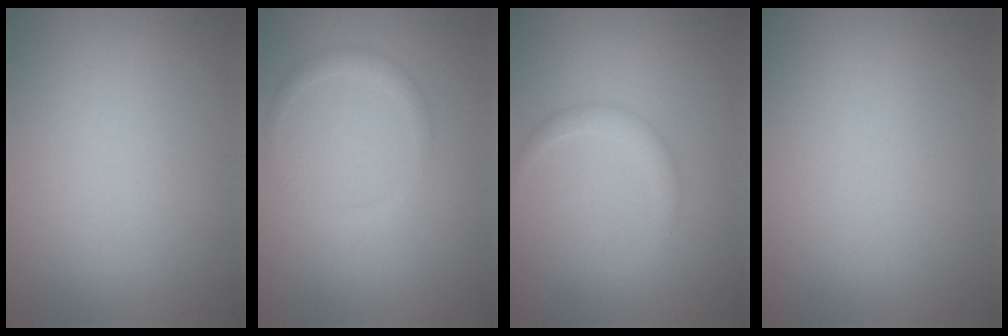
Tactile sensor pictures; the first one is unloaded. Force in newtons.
{"total": 1.2, "press": 1.1, "slide": 0.1}
{"total": 1.4, "press": 1.4, "slide": 0.0}
{"total": 0.0}